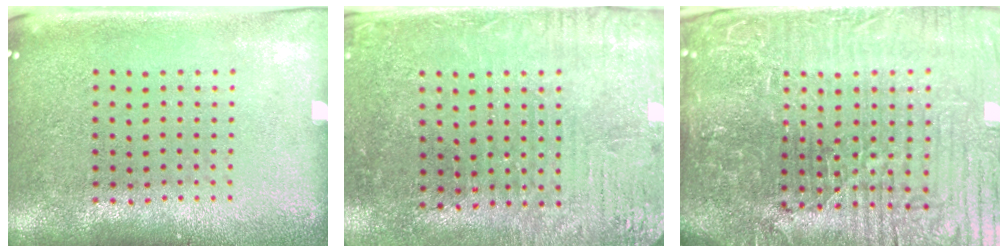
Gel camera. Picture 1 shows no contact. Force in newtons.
{"total": 3.1, "press": 3.0, "slide": 0.9}
{"total": 8.0, "press": 7.1, "slide": 3.6}